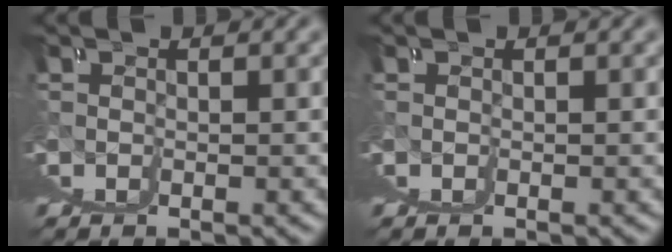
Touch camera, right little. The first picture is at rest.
{"total": 0.0}